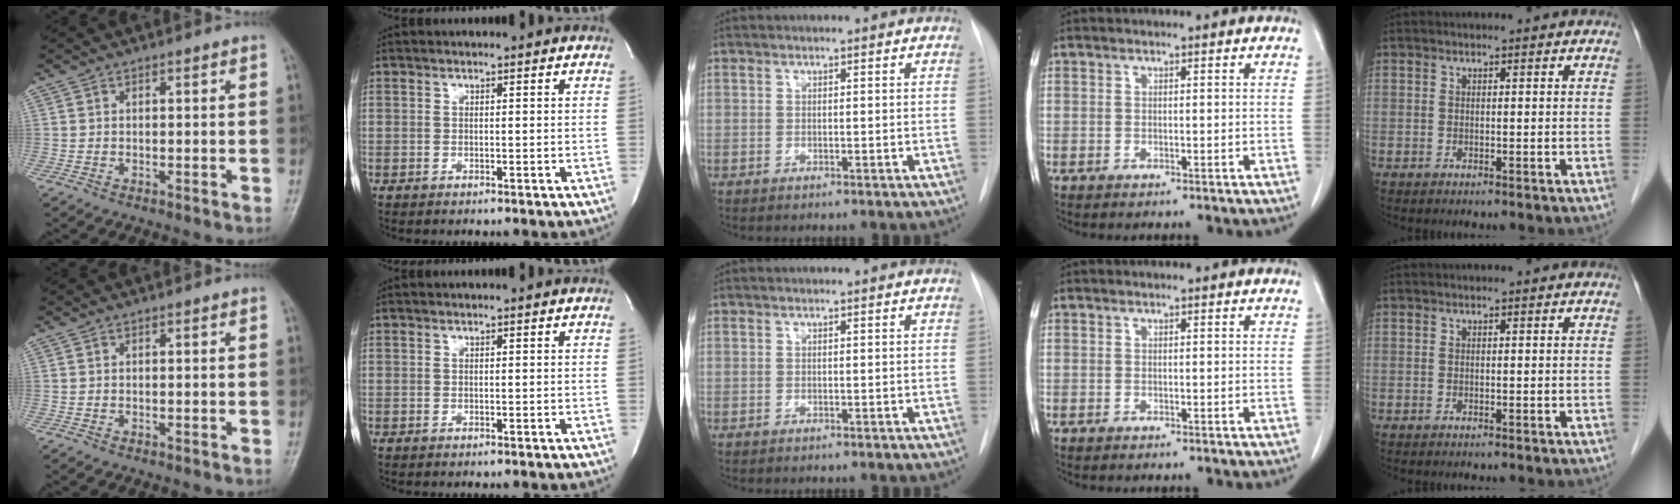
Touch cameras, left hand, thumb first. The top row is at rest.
{}